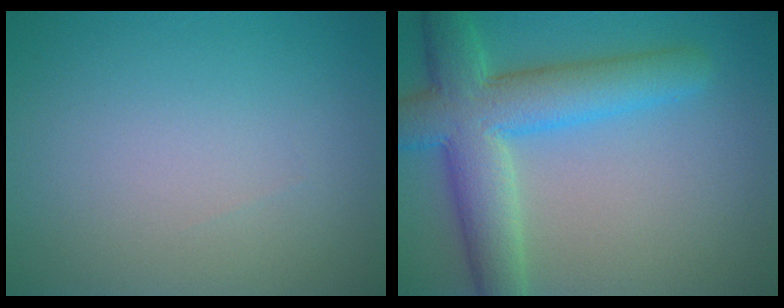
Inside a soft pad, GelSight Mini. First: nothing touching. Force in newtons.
{"total": 8.1, "press": 8.1, "slide": 0.4}